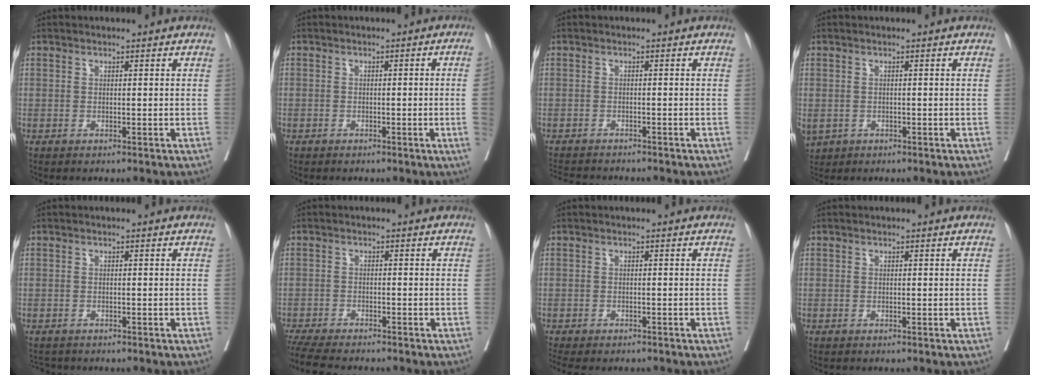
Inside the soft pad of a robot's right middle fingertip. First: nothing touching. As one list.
[{"total": 2.7, "force": [-0.6, -0.5, 2.5], "torque": [-0.032, 0.001, -0.009]}, {"total": 6.8, "force": [-6.4, 1.0, 2.0], "torque": [-0.029, -0.008, -0.095]}, {"total": 4.5, "force": [-1.9, 3.6, 1.9], "torque": [-0.050, -0.005, -0.024]}, {"total": 1.8, "force": [-1.7, 0.7, 0.0], "torque": [-0.004, -0.005, -0.027]}, {"total": 8.8, "force": [-7.9, 1.0, 3.9], "torque": [-0.060, -0.016, -0.126]}, {"total": 8.1, "force": [-7.0, 2.5, 3.2], "torque": [-0.051, -0.005, -0.093]}, {"total": 0.0}]